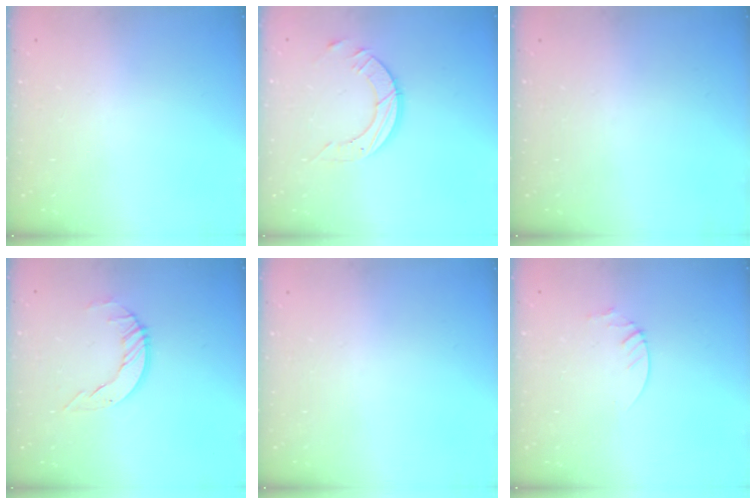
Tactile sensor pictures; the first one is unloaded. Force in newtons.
{"total": 9.0, "press": 9.0, "slide": 0.8}
{"total": 0.0}
{"total": 4.5, "press": 4.5, "slide": 0.4}
{"total": 0.0}
{"total": 2.1, "press": 2.1, "slide": 0.2}